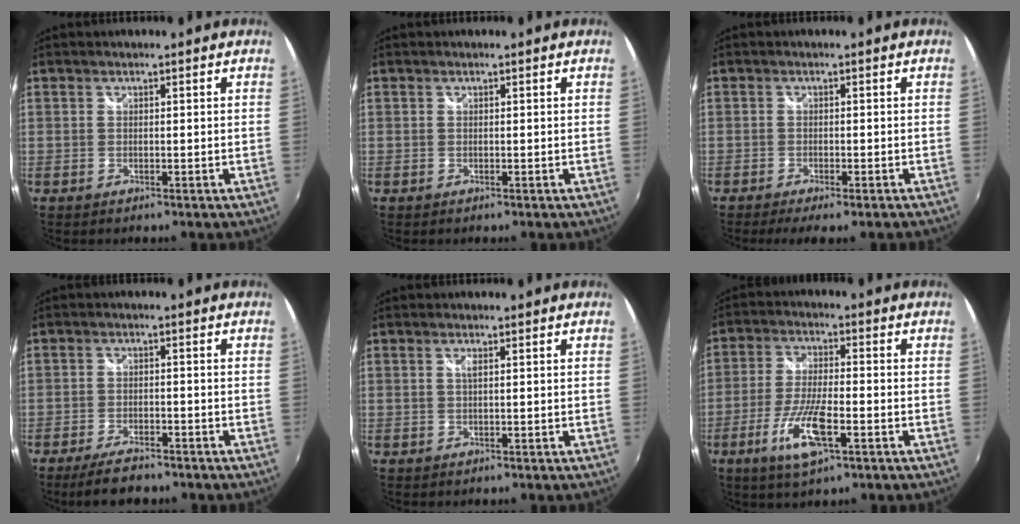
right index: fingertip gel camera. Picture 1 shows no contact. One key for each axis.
{"total": 0.0}
{"total": 5.1, "fx": -4.0, "fy": 0.7, "fz": 3.1, "tx": -0.069, "ty": -0.025, "tz": -0.064}
{"total": 6.9, "fx": -5.7, "fy": 1.9, "fz": 3.4, "tx": -0.088, "ty": -0.010, "tz": -0.098}
{"total": 0.8, "fx": 0.2, "fy": -0.1, "fz": 0.8, "tx": -0.015, "ty": 0.000, "tz": 0.002}
{"total": 10.2, "fx": -4.5, "fy": 2.4, "fz": 8.8, "tx": -0.184, "ty": -0.013, "tz": -0.085}